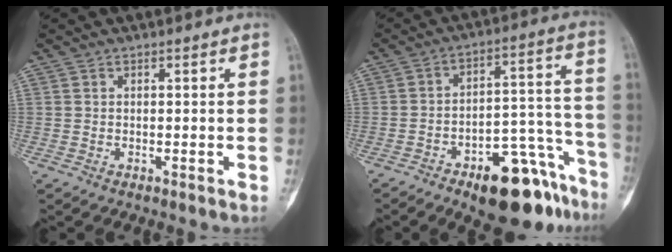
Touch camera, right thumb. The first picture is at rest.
{"total": 17.2, "force": [-11.1, 6.9, 11.2], "torque": [-0.104, 0.101, -0.162]}